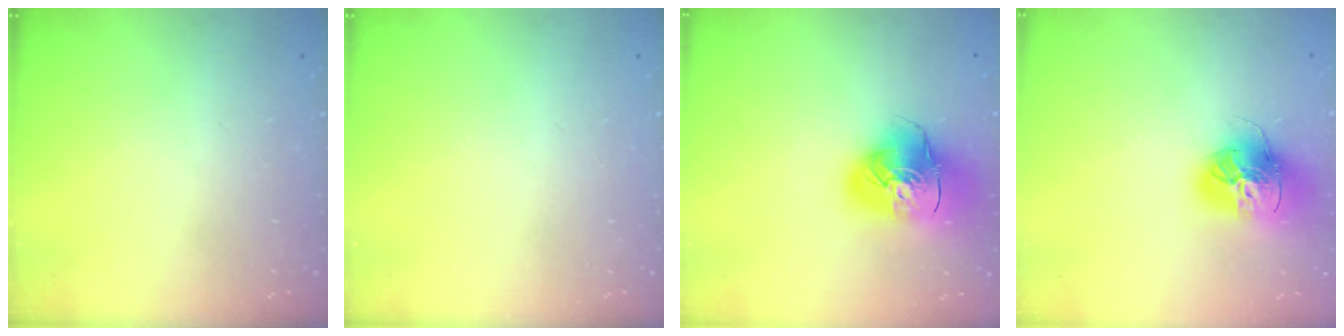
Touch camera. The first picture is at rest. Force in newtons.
{"total": 0.0}
{"total": 14.9, "press": 14.7, "slide": 2.1}
{"total": 17.1, "press": 17.0, "slide": 1.9}